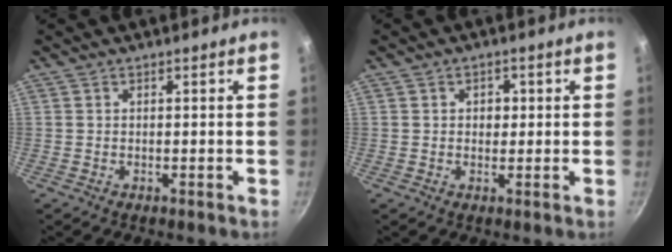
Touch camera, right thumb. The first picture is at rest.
{"total": 2.5, "force": [0.4, 2.1, 1.4], "torque": [-0.006, 0.000, 0.005]}